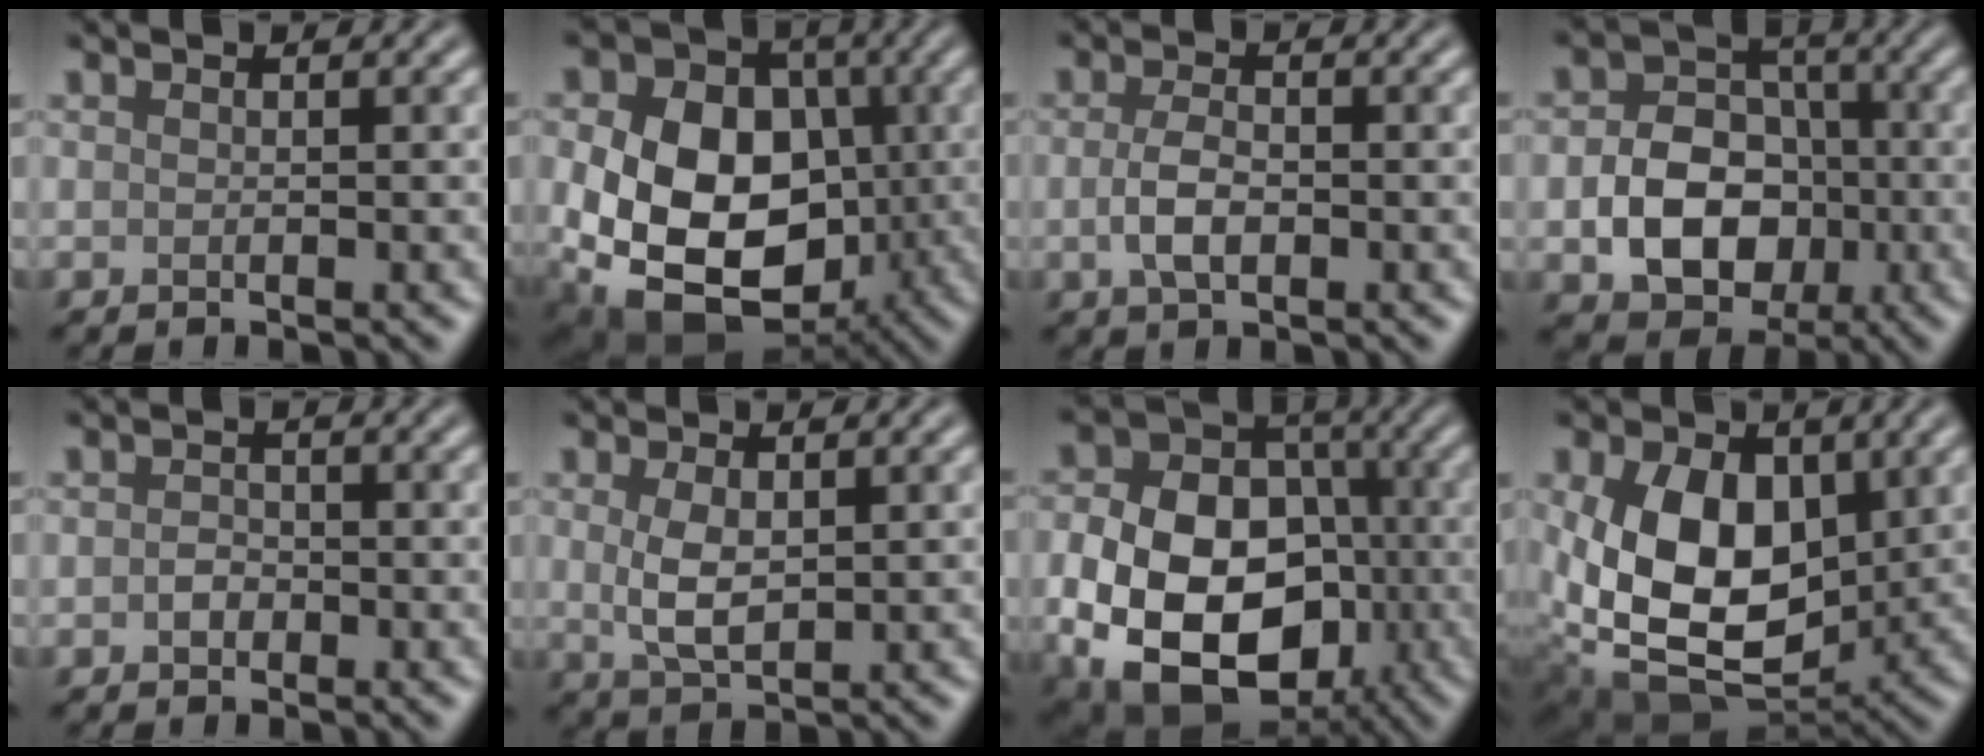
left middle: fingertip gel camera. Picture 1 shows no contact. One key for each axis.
{"total": 17.2, "fx": -2.1, "fy": 13.2, "fz": 10.9, "tx": -0.183, "ty": -0.009, "tz": -0.059}
{"total": 2.7, "fx": -0.5, "fy": 1.4, "fz": 2.2, "tx": -0.049, "ty": -0.001, "tz": -0.010}
{"total": 7.3, "fx": -1.9, "fy": 5.7, "fz": 4.2, "tx": -0.066, "ty": -0.003, "tz": -0.031}
{"total": 1.1, "fx": -0.4, "fy": 0.8, "fz": 0.5, "tx": -0.010, "ty": 0.000, "tz": -0.010}
{"total": 3.1, "fx": 0.5, "fy": 1.6, "fz": 2.6, "tx": -0.062, "ty": -0.002, "tz": 0.014}
{"total": 14.5, "fx": -3.8, "fy": 10.4, "fz": 9.3, "tx": -0.182, "ty": -0.038, "tz": -0.058}
{"total": 11.0, "fx": 1.1, "fy": 7.3, "fz": 8.1, "tx": -0.161, "ty": -0.016, "tz": 0.023}